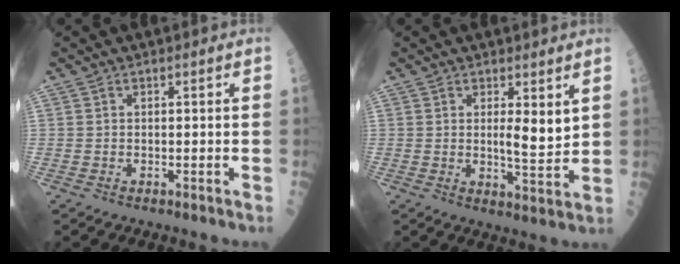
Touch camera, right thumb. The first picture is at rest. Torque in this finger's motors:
{"motor_torque": [0.58, 0.58, 0.26, 0.00, 0.00]}